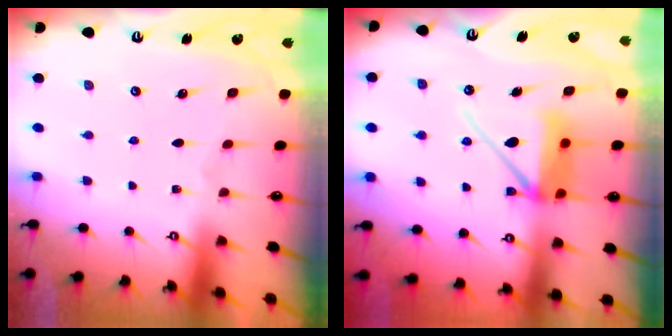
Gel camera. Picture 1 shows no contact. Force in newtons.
{"total": 12.1, "press": 11.9, "slide": 1.8}